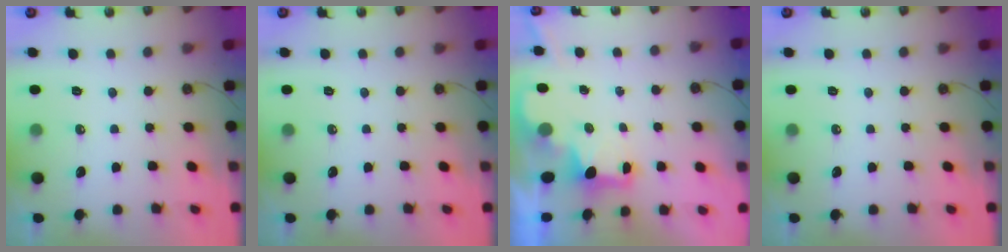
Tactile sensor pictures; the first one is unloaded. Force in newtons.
{"total": 0.0}
{"total": 2.0, "press": 1.9, "slide": 0.7}
{"total": 0.0}